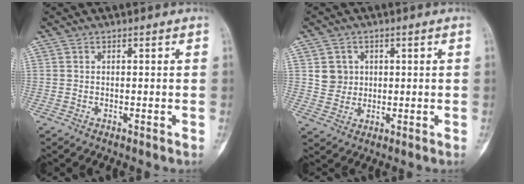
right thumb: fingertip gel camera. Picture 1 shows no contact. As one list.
[{"total": 4.5, "force": [1.1, 4.2, 1.1], "torque": [0.003, -0.003, 0.022]}]